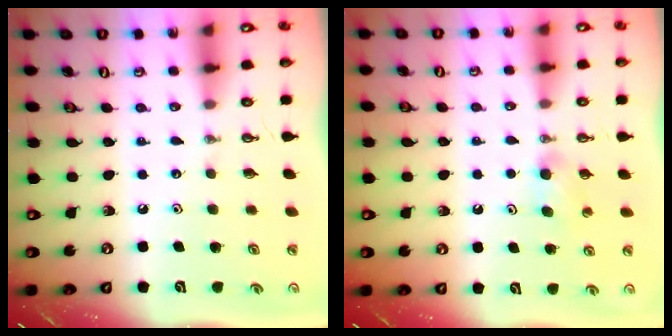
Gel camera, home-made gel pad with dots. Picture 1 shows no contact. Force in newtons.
{"total": 7.9, "press": 2.0, "slide": 7.7}